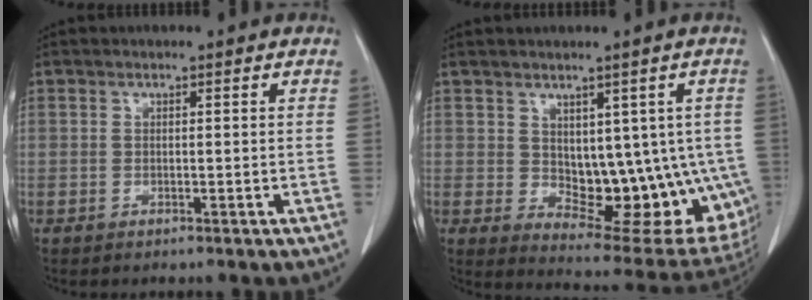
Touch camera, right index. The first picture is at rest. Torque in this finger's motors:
{"motor_torque": [0.59, 0.15, 0.14, 0.04]}